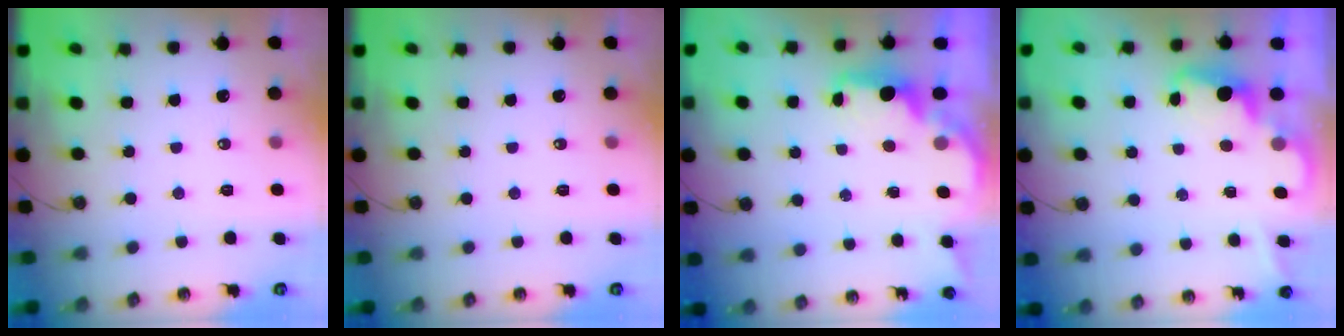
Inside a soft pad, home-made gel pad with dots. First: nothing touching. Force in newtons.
{"total": 0.0}
{"total": 2.5, "press": 2.3, "slide": 0.8}
{"total": 2.4, "press": 2.4, "slide": 0.6}